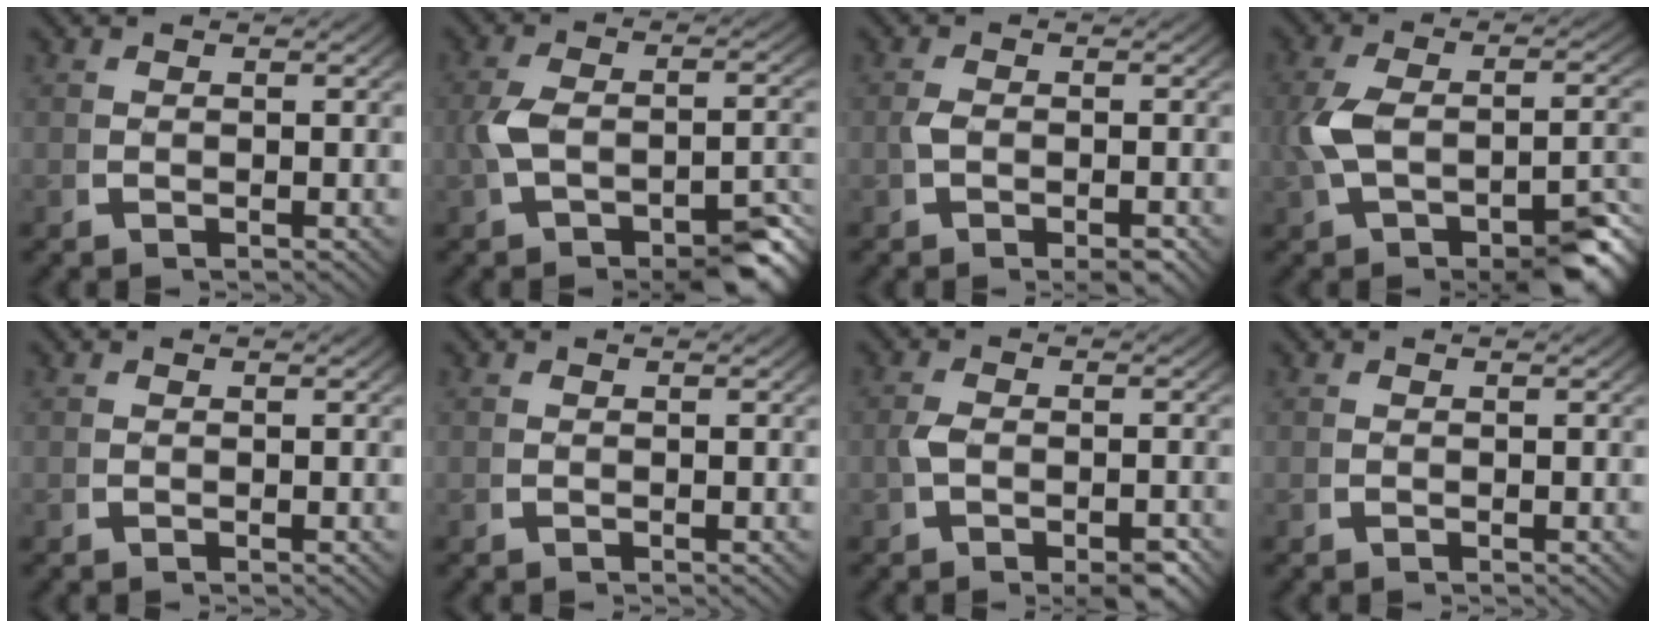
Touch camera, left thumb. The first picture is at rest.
{"total": 6.6, "force": [-2.9, 2.9, 5.2], "torque": [-0.096, -0.011, -0.036]}
{"total": 1.8, "force": [-0.8, 0.6, 1.4], "torque": [-0.032, -0.005, -0.013]}
{"total": 8.2, "force": [-2.8, 3.8, 6.8], "torque": [-0.132, -0.014, -0.031]}
{"total": 0.0}
{"total": 0.0}
{"total": 2.8, "force": [-1.3, 1.1, 2.3], "torque": [-0.050, -0.007, -0.019]}
{"total": 0.0}